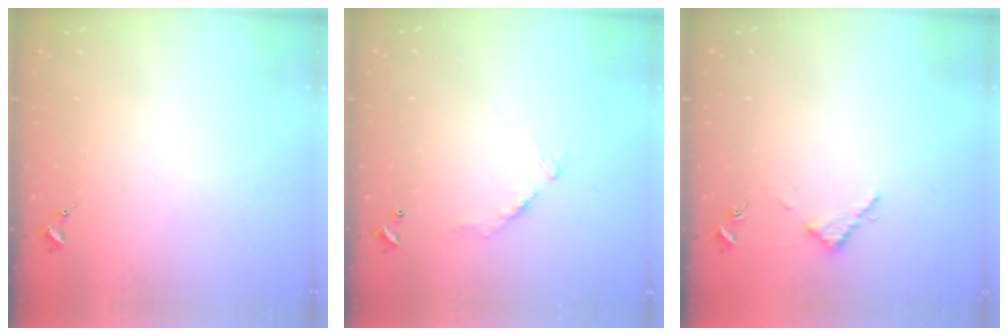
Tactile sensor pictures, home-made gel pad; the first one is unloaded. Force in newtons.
{"total": 9.1, "press": 9.1, "slide": 0.8}
{"total": 2.8, "press": 2.8, "slide": 0.3}